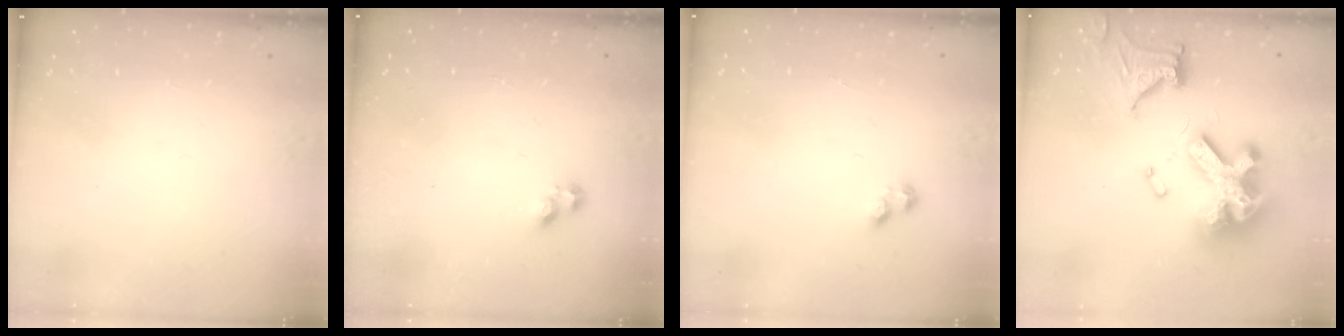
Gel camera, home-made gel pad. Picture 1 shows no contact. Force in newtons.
{"total": 1.9, "press": 1.9, "slide": 0.3}
{"total": 1.2, "press": 1.0, "slide": 0.6}
{"total": 20.1, "press": 20.0, "slide": 2.1}